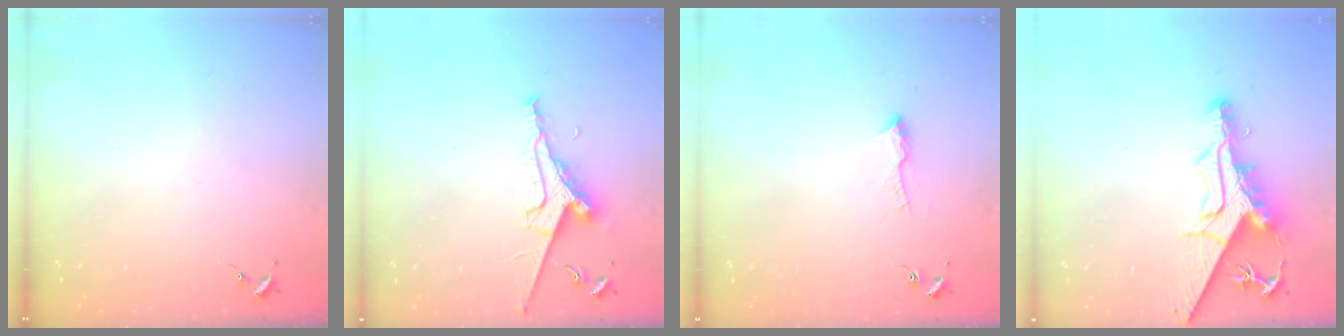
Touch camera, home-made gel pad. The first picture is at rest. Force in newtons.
{"total": 9.3, "press": 9.2, "slide": 1.2}
{"total": 6.9, "press": 6.8, "slide": 0.8}
{"total": 12.7, "press": 12.7, "slide": 1.2}